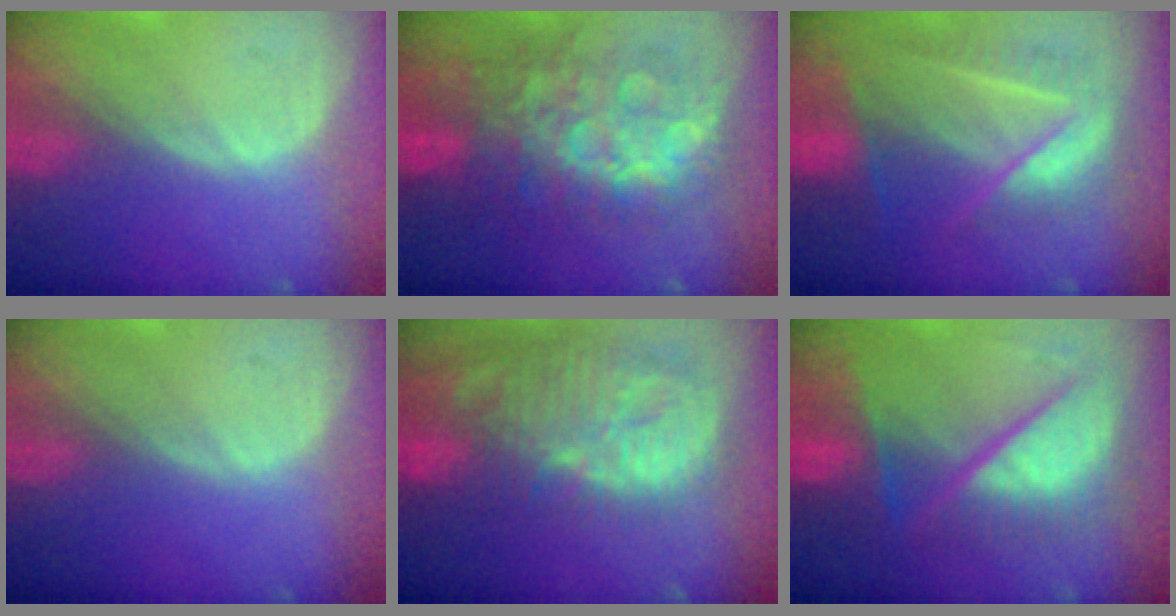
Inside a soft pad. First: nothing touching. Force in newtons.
{"total": 12.4, "press": 12.3, "slide": 1.2}
{"total": 7.8, "press": 7.6, "slide": 1.8}
{"total": 0.0}
{"total": 14.4, "press": 12.5, "slide": 7.0}
{"total": 11.0, "press": 11.0, "slide": 1.3}